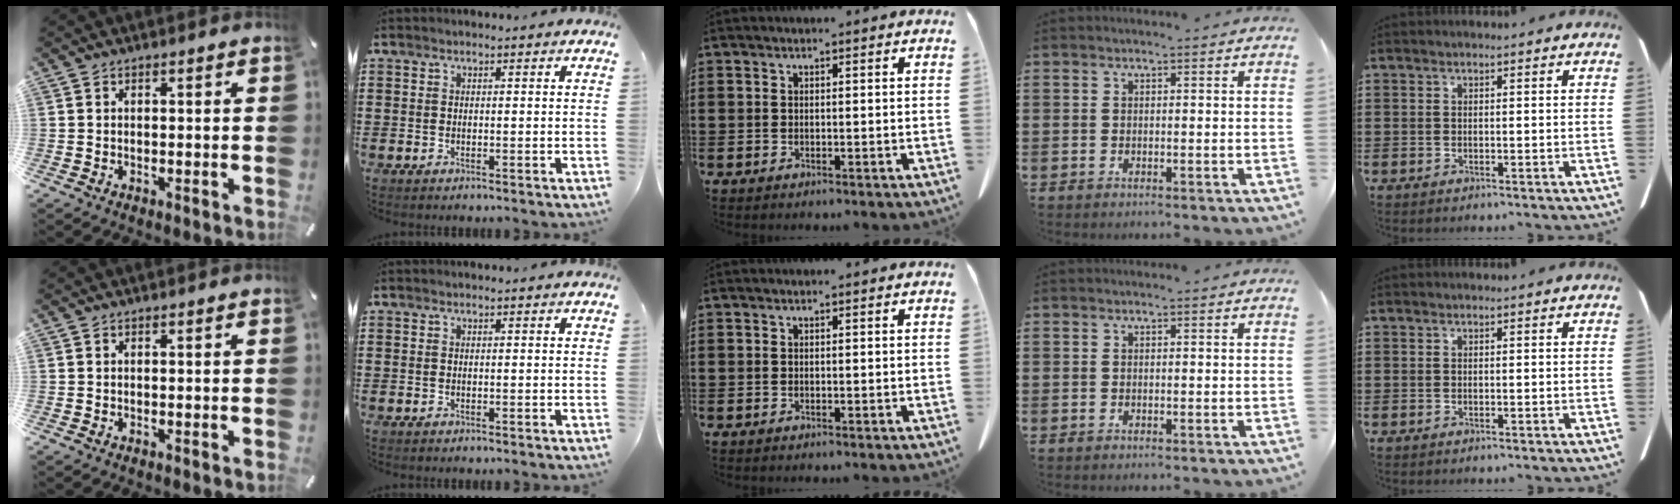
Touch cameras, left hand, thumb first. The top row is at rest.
{}